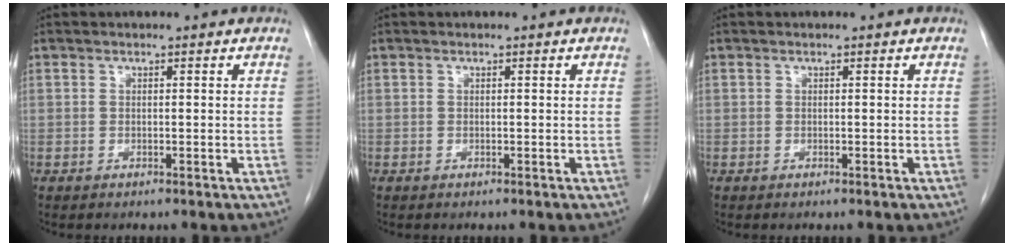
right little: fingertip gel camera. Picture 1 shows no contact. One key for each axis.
{"total": 0.0}
{"total": 0.0}